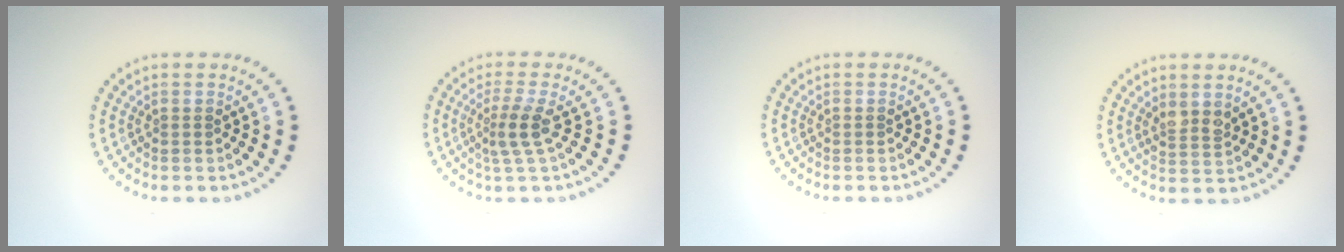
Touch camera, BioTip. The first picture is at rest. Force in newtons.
{"total": 2.5, "press": 1.8, "slide": 1.8}
{"total": 0.0}
{"total": 1.7, "press": 1.4, "slide": 1.0}